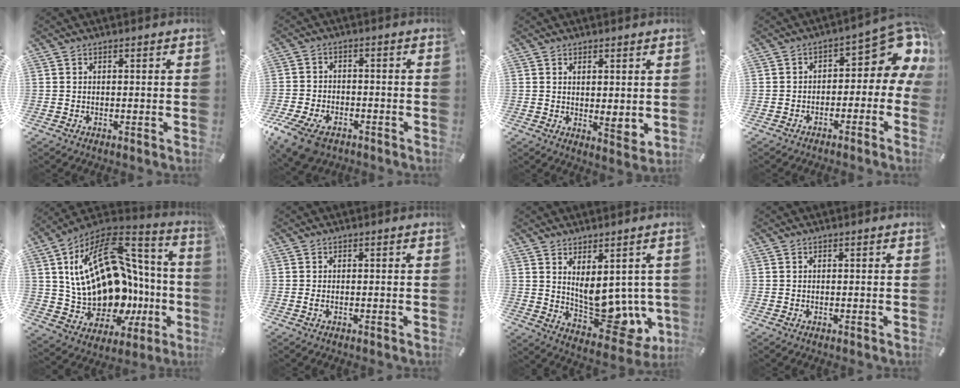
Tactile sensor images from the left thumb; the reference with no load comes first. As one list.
[{"total": 9.0, "force": [-5.7, 5.2, 4.6], "torque": [-0.100, 0.023, -0.105]}, {"total": 3.4, "force": [2.2, 1.3, 2.2], "torque": [-0.032, -0.017, 0.037]}, {"total": 10.5, "force": [3.5, 5.5, 8.2], "torque": [-0.090, -0.037, 0.056]}, {"total": 25.5, "force": [1.7, 16.9, 19.0], "torque": [-0.359, -0.046, 0.065]}, {"total": 1.0, "force": [-0.4, 0.4, 0.9], "torque": [-0.017, -0.001, -0.007]}, {"total": 11.5, "force": [1.6, 7.0, 9.0], "torque": [-0.111, -0.038, 0.047]}, {"total": 0.0}]